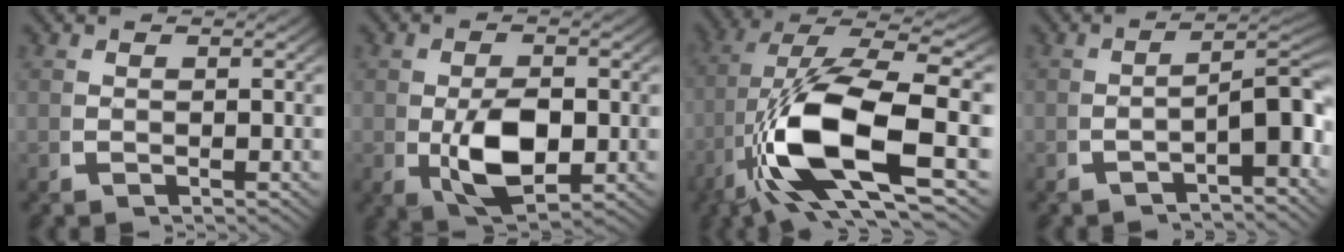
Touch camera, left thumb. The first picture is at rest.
{"total": 7.4, "force": [-1.0, 4.5, 5.8], "torque": [-0.128, -0.031, 0.001]}
{"total": 15.0, "force": [-1.7, 7.0, 13.1], "torque": [-0.301, -0.041, -0.001]}
{"total": 6.5, "force": [-1.8, 2.2, 5.8], "torque": [-0.088, -0.003, -0.027]}